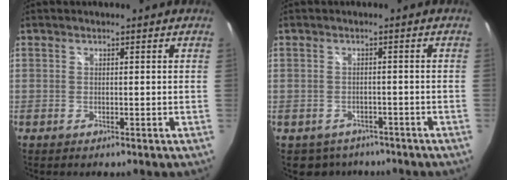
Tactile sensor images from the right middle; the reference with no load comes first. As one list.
[{"total": 4.1, "force": [-3.1, 2.7, 0.6], "torque": [-0.016, 0.001, -0.039]}]